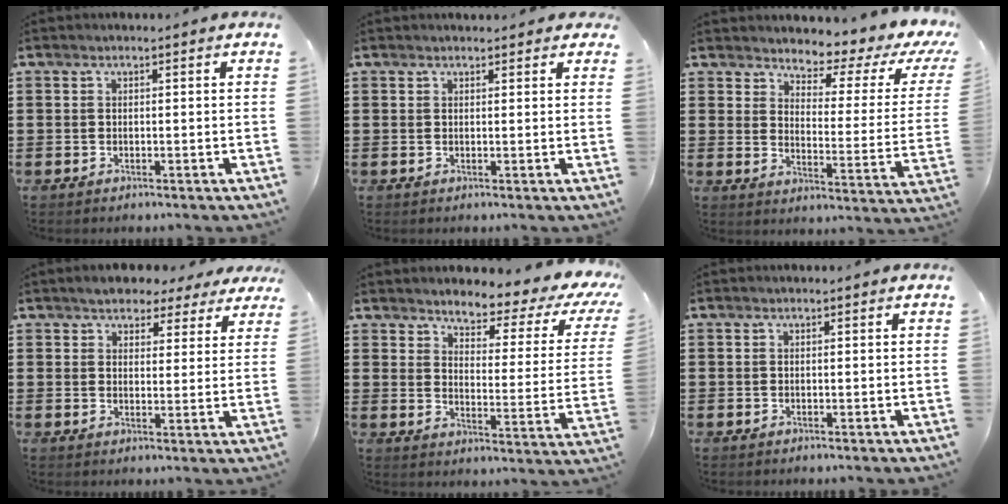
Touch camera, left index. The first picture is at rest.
{"total": 1.0, "force": [1.0, 0.3, 0.3], "torque": [-0.009, 0.003, 0.018]}
{"total": 3.5, "force": [3.0, 0.9, 1.5], "torque": [-0.038, -0.035, 0.040]}
{"total": 4.2, "force": [3.7, 1.8, 0.8], "torque": [-0.025, -0.003, 0.067]}
{"total": 3.6, "force": [3.2, 0.7, 1.6], "torque": [-0.045, -0.030, 0.044]}
{"total": 0.0}